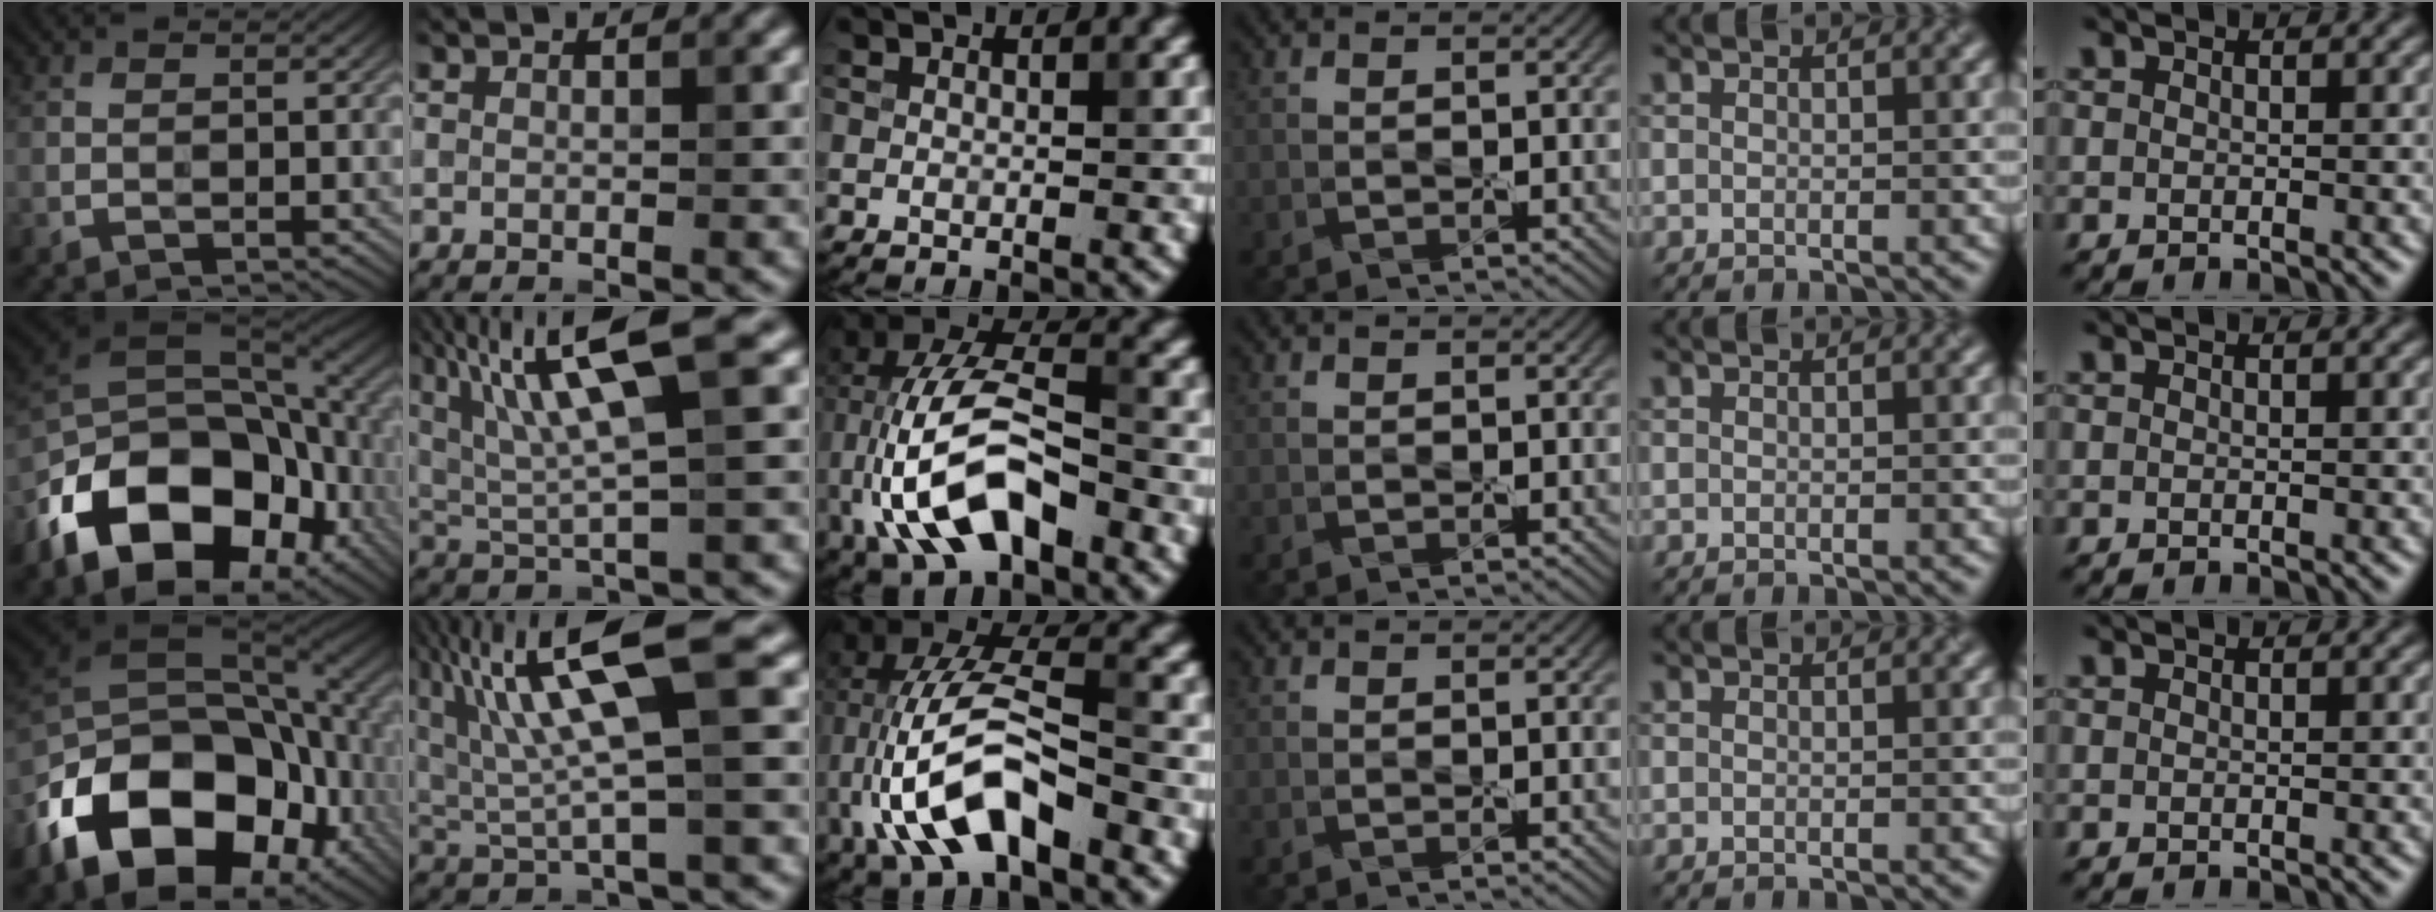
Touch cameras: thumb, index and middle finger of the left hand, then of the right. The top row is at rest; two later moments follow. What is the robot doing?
{"motion": "peel", "object": "sticker"}